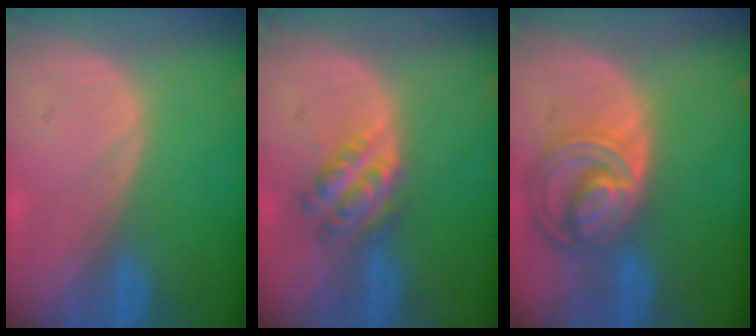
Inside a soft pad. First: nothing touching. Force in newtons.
{"total": 5.4, "press": 4.9, "slide": 2.2}
{"total": 8.7, "press": 7.5, "slide": 4.3}